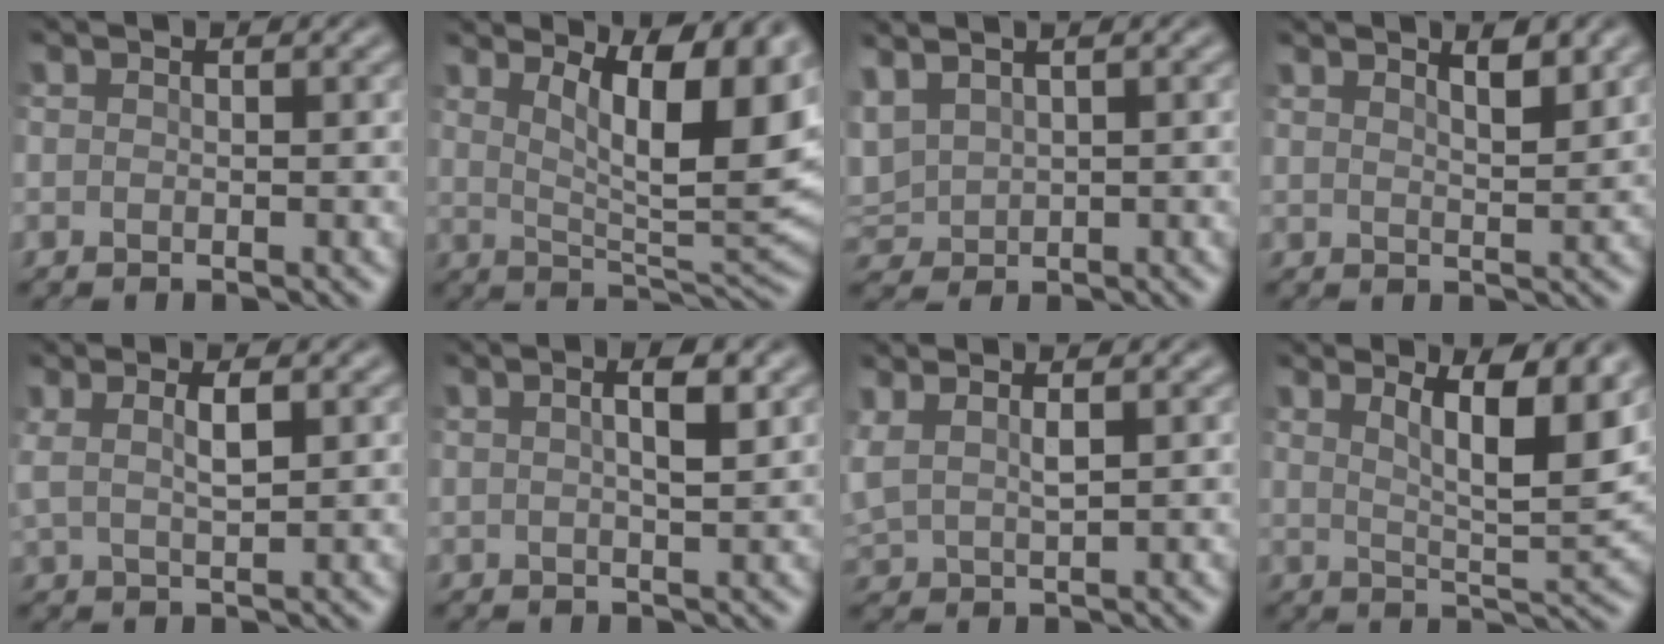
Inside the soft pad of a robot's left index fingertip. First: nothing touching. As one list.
[{"total": 10.6, "force": [4.7, 3.1, 9.0], "torque": [-0.123, -0.007, 0.077]}, {"total": 2.9, "force": [1.8, 1.7, 1.5], "torque": [-0.047, 0.008, 0.038]}, {"total": 2.9, "force": [2.1, 0.7, 1.9], "torque": [-0.024, 0.002, 0.028]}, {"total": 2.7, "force": [1.0, 0.7, 2.4], "torque": [-0.051, 0.002, 0.018]}, {"total": 3.1, "force": [1.1, 0.9, 2.8], "torque": [-0.032, 0.007, 0.010]}, {"total": 2.6, "force": [1.4, 0.9, 2.1], "torque": [-0.059, 0.006, 0.031]}, {"total": 7.6, "force": [3.7, 1.8, 6.4], "torque": [-0.093, -0.003, 0.062]}]